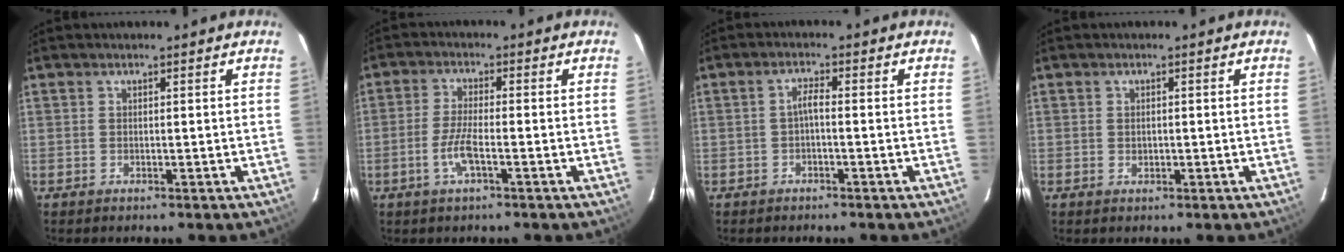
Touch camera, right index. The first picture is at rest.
{"total": 5.1, "force": [-2.1, 0.8, 4.6], "torque": [-0.098, -0.001, -0.043]}
{"total": 1.9, "force": [-0.7, 0.2, 1.7], "torque": [-0.035, 0.007, -0.014]}
{"total": 0.9, "force": [0.0, 0.7, 0.5], "torque": [-0.005, 0.003, 0.000]}